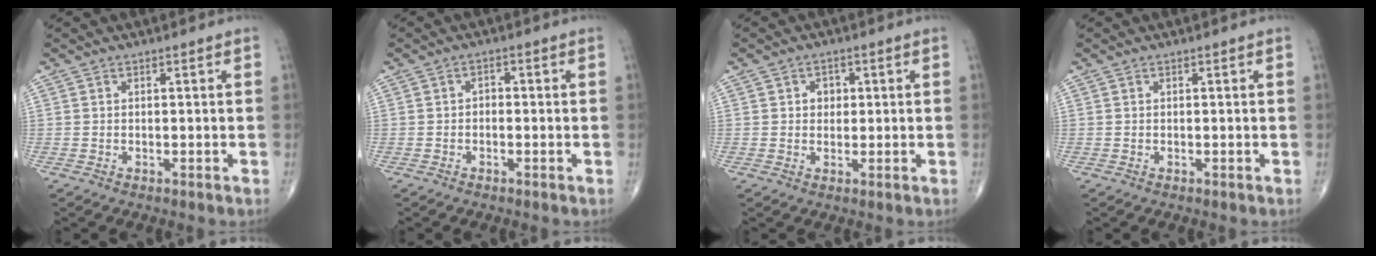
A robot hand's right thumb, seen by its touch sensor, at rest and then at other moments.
{"total": 1.4, "force": [-0.3, 1.0, 0.9], "torque": [-0.007, 0.006, -0.011]}
{"total": 2.8, "force": [0.6, 2.3, 1.4], "torque": [-0.003, 0.001, 0.006]}
{"total": 0.0}